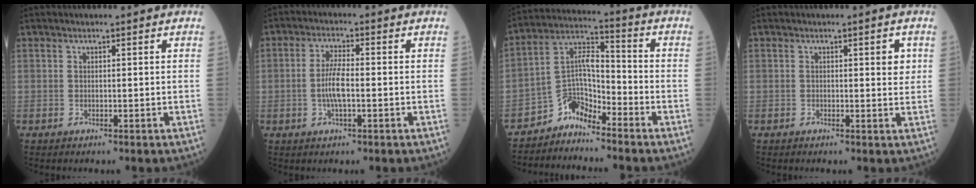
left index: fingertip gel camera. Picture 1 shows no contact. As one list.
[{"total": 4.6, "force": [-0.8, 1.0, 4.4], "torque": [-0.097, 0.002, -0.016]}, {"total": 6.1, "force": [-5.3, 2.0, 2.3], "torque": [-0.040, 0.024, -0.105]}, {"total": 2.2, "force": [0.7, 0.7, 2.0], "torque": [-0.024, -0.001, 0.008]}]